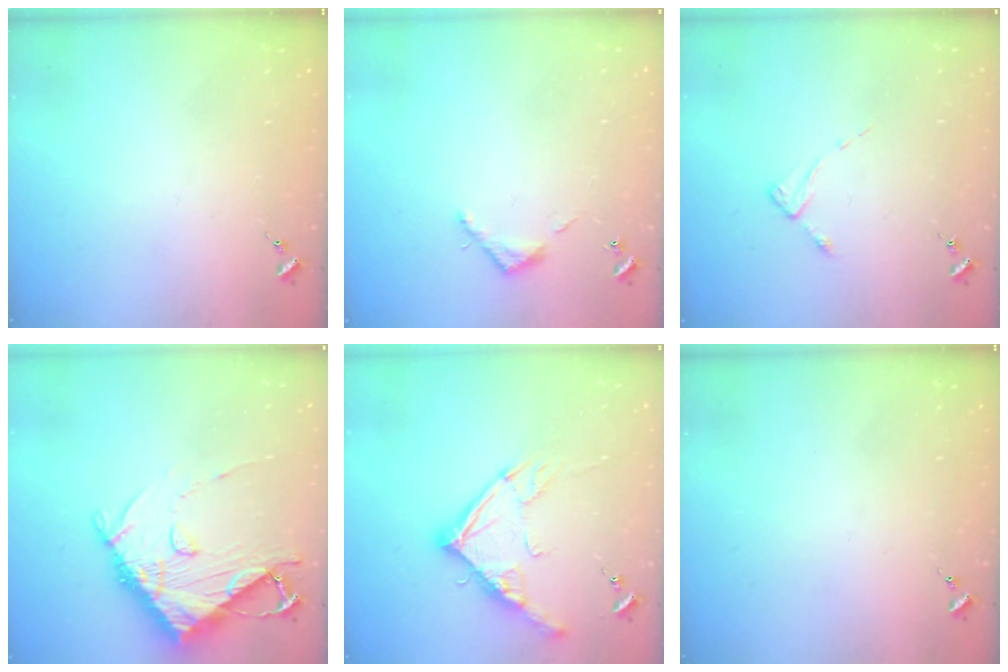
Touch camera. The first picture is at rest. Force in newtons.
{"total": 3.6, "press": 3.6, "slide": 0.2}
{"total": 2.6, "press": 2.6, "slide": 0.3}
{"total": 14.2, "press": 14.1, "slide": 1.7}
{"total": 14.5, "press": 14.4, "slide": 1.4}
{"total": 0.0}